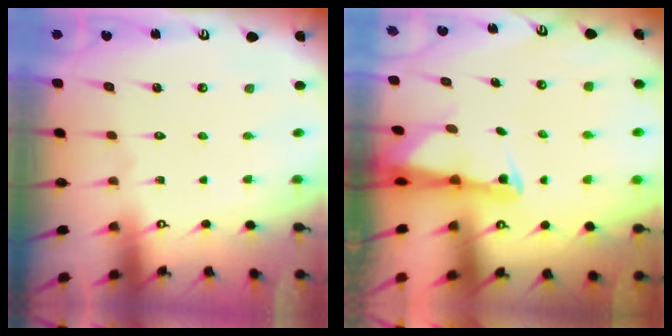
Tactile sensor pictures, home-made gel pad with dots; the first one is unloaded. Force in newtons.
{"total": 2.6, "press": 2.6, "slide": 0.5}